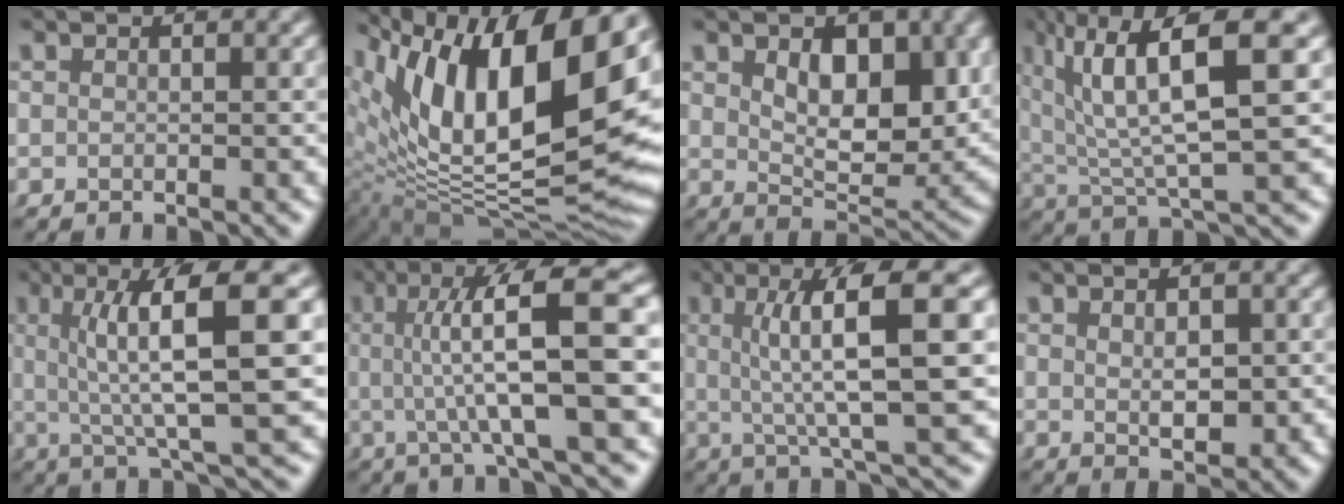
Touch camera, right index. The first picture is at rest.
{"total": 20.2, "force": [2.5, 10.3, 17.2], "torque": [-0.274, -0.021, 0.057]}
{"total": 6.5, "force": [2.4, 3.0, 5.2], "torque": [-0.073, -0.020, 0.042]}
{"total": 9.7, "force": [3.4, 4.0, 8.1], "torque": [-0.137, 0.013, 0.051]}
{"total": 8.8, "force": [2.1, 1.7, 8.4], "torque": [-0.120, 0.012, 0.030]}
{"total": 9.4, "force": [1.7, 1.2, 9.1], "torque": [-0.138, 0.021, 0.022]}
{"total": 8.0, "force": [1.9, 1.2, 7.7], "torque": [-0.108, 0.011, 0.025]}
{"total": 2.8, "force": [0.4, 1.1, 2.5], "torque": [-0.042, -0.010, 0.016]}